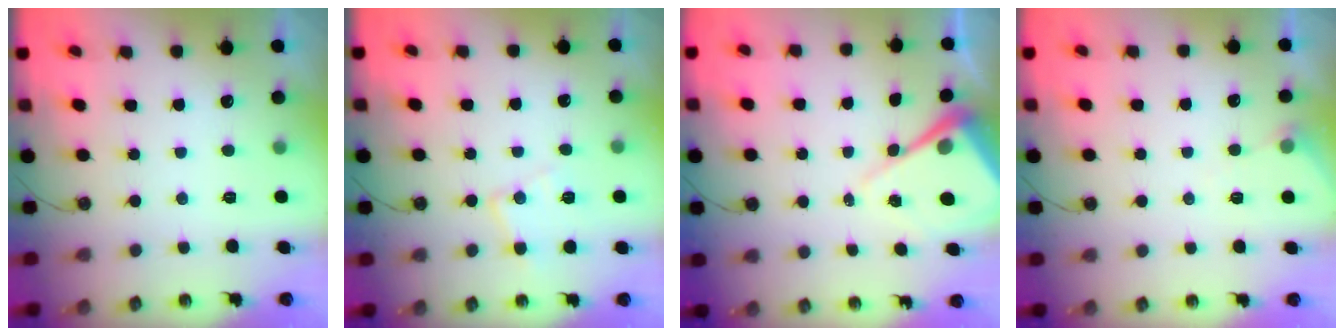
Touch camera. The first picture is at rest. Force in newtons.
{"total": 9.6, "press": 9.6, "slide": 0.7}
{"total": 9.5, "press": 9.5, "slide": 1.0}
{"total": 4.8, "press": 4.8, "slide": 0.5}